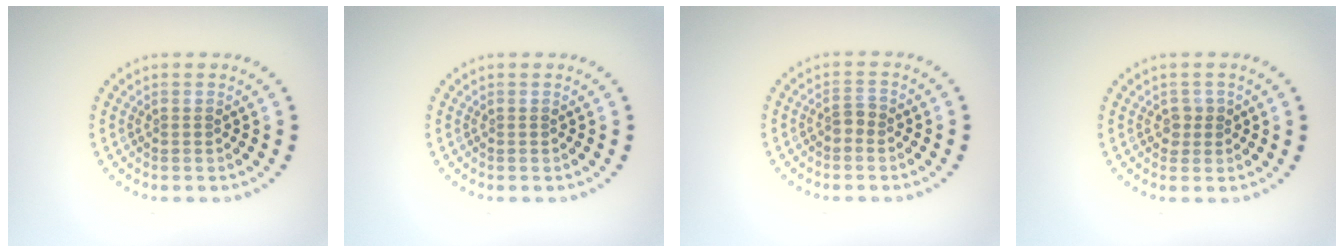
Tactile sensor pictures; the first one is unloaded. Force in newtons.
{"total": 0.0}
{"total": 1.1, "press": 0.9, "slide": 0.6}
{"total": 1.2, "press": 1.1, "slide": 0.6}